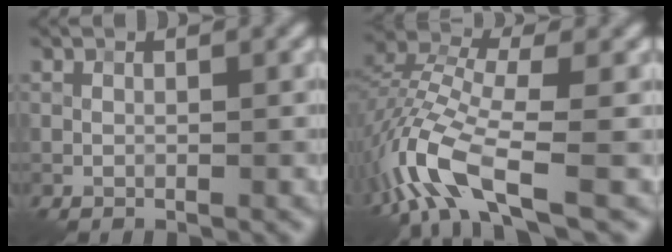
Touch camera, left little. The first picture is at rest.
{"total": 9.1, "force": [-4.6, 3.2, 7.1], "torque": [-0.161, 0.004, -0.102]}